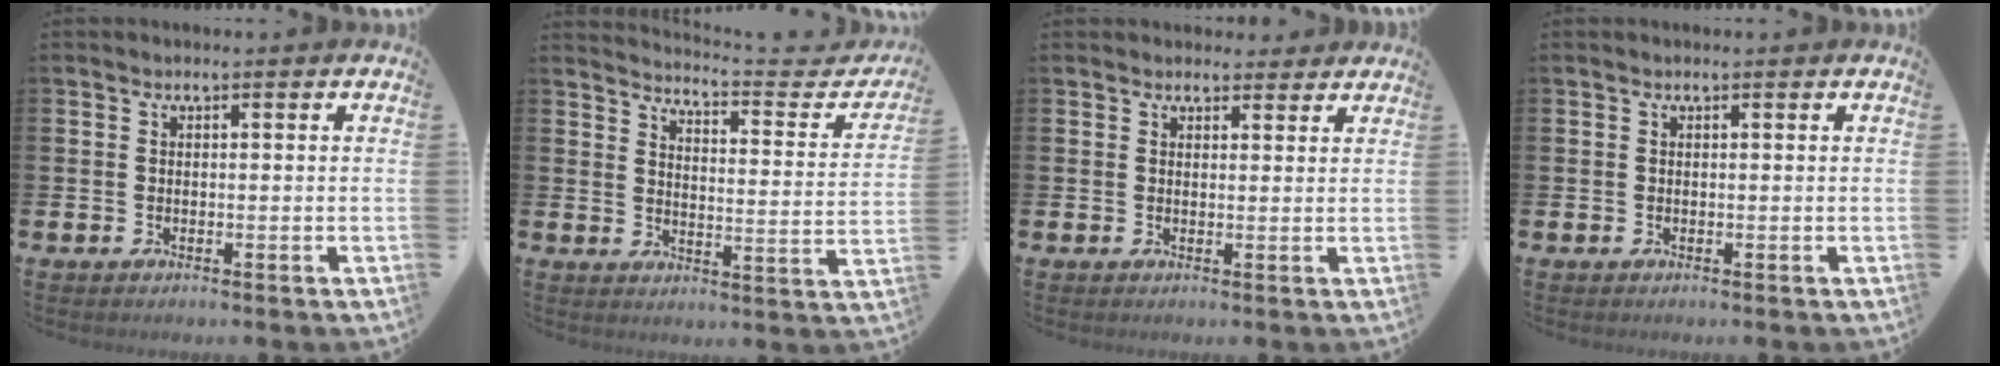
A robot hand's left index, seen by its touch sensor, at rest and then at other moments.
{"total": 3.9, "force": [3.8, -0.1, 1.0], "torque": [-0.024, -0.045, 0.054]}
{"total": 2.1, "force": [2.0, 0.8, -0.1], "torque": [0.008, -0.008, 0.036]}
{"total": 0.0}